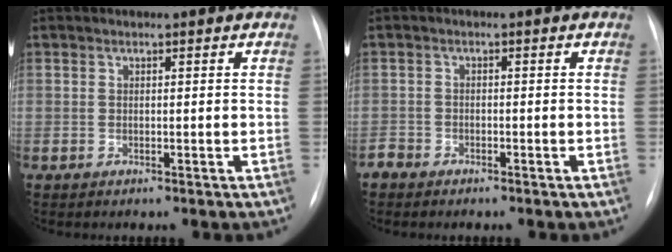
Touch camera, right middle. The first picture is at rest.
{"total": 1.7, "force": [-1.5, 0.9, 0.2], "torque": [-0.008, 0.001, -0.027]}